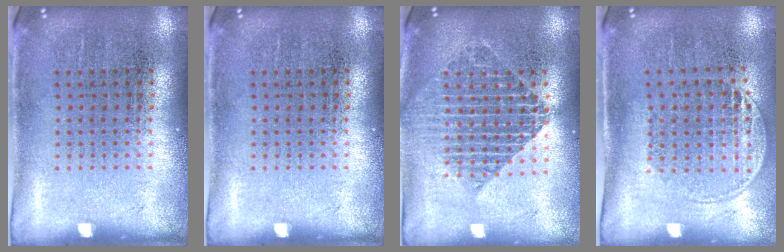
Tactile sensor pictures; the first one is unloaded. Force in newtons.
{"total": 0.0}
{"total": 1.8, "press": 1.6, "slide": 1.0}
{"total": 1.6, "press": 1.3, "slide": 0.9}